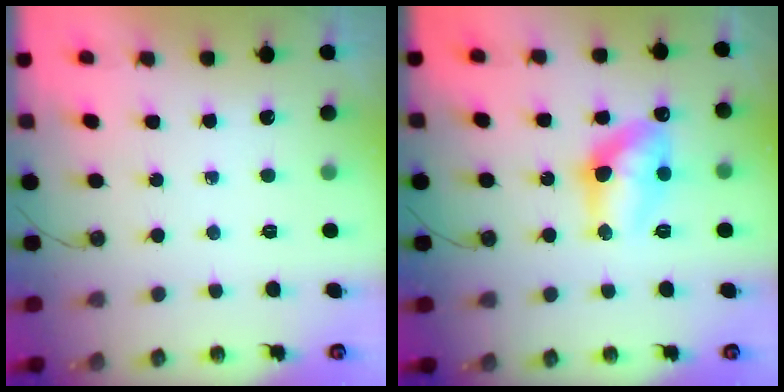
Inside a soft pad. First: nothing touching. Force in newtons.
{"total": 11.6, "press": 11.6, "slide": 0.8}